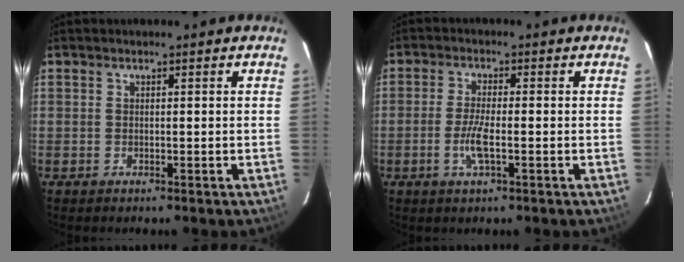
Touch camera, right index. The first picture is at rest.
{"total": 4.6, "force": [-1.5, 0.8, 4.2], "torque": [-0.087, -0.006, -0.030]}